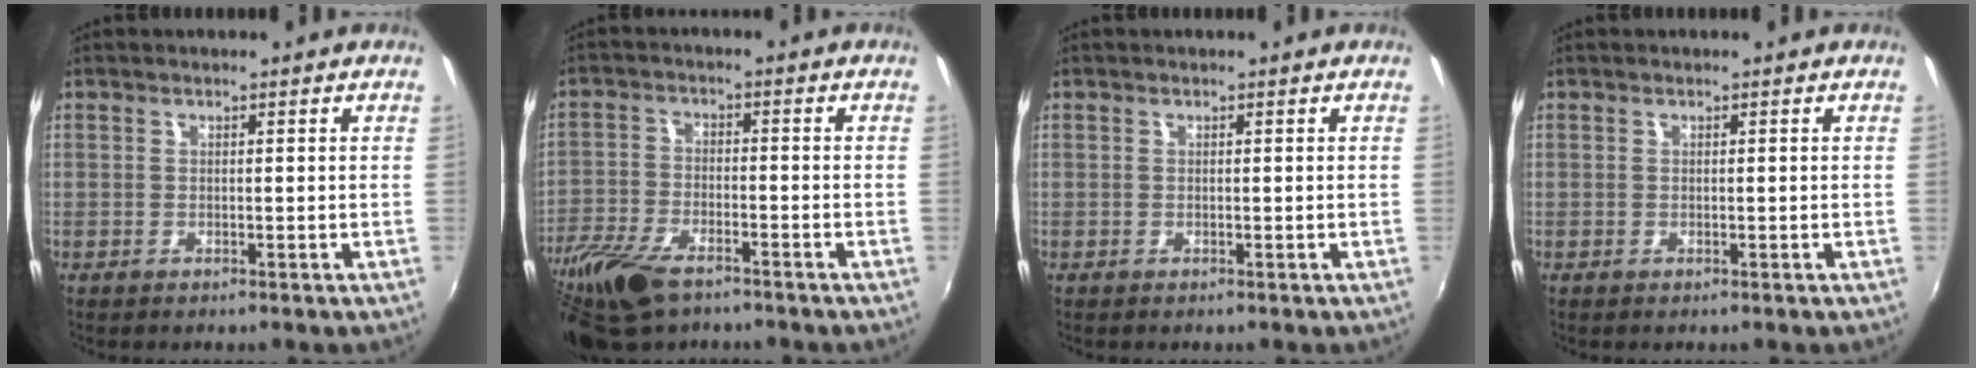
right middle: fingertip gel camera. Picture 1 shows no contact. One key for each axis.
{"total": 14.2, "fx": -9.9, "fy": 6.0, "fz": 8.3, "tx": -0.204, "ty": -0.038, "tz": -0.192}
{"total": 0.0}
{"total": 0.0}